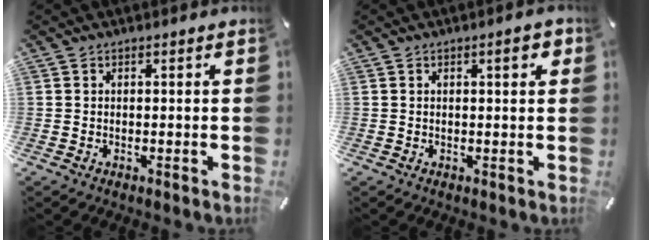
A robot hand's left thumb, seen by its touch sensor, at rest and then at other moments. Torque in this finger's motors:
{"motor_torque": [0.85, 0.85, 0.26, -0.31, 0.14]}